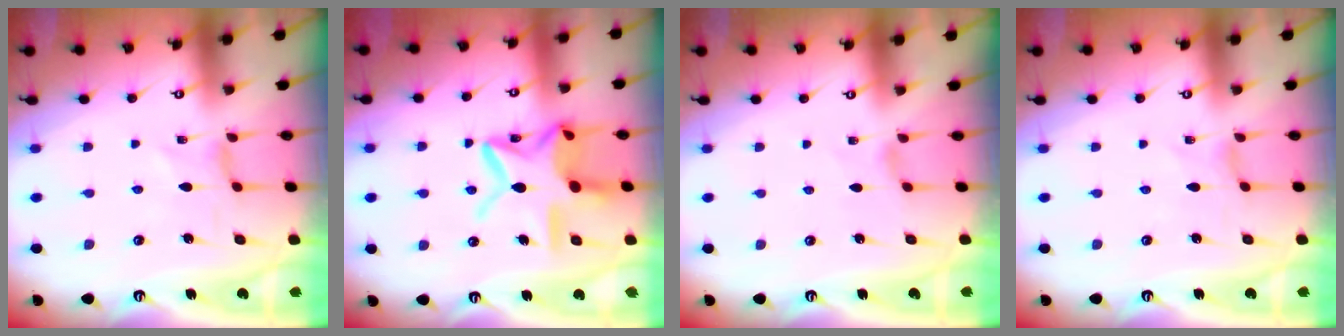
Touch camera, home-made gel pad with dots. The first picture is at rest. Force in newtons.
{"total": 17.7, "press": 17.7, "slide": 1.4}
{"total": 0.0}
{"total": 0.0}